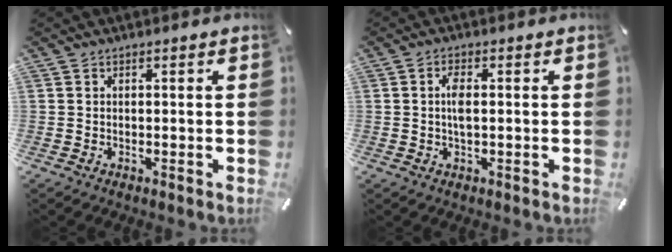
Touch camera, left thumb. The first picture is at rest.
{"total": 3.4, "force": [0.1, 1.2, 3.2], "torque": [-0.070, 0.000, -0.002]}